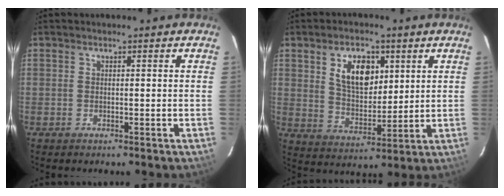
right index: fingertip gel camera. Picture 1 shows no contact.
{"total": 10.3, "force": [4.0, 5.9, 7.4], "torque": [-0.129, 0.009, 0.080]}